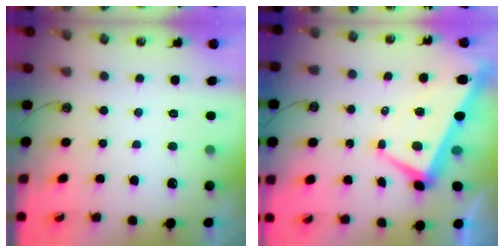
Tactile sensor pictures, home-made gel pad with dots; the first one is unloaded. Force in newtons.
{"total": 1.4, "press": 1.1, "slide": 0.8}